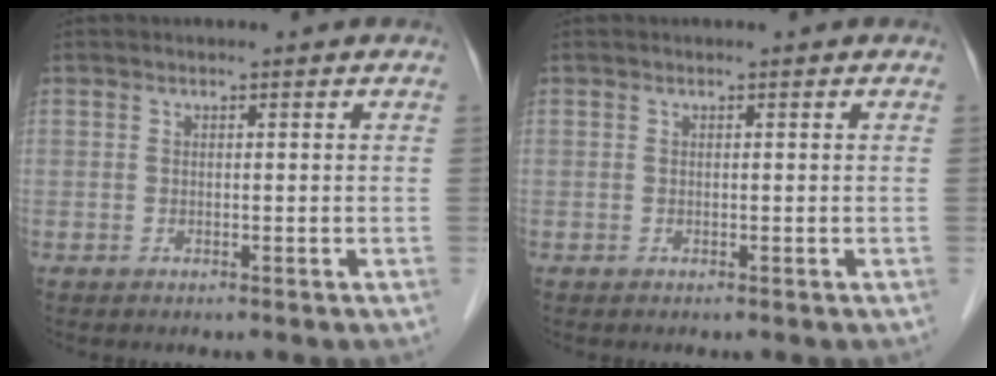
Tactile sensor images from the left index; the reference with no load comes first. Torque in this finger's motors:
{"motor_torque": [-0.02, 0.10, 0.00, -0.01]}